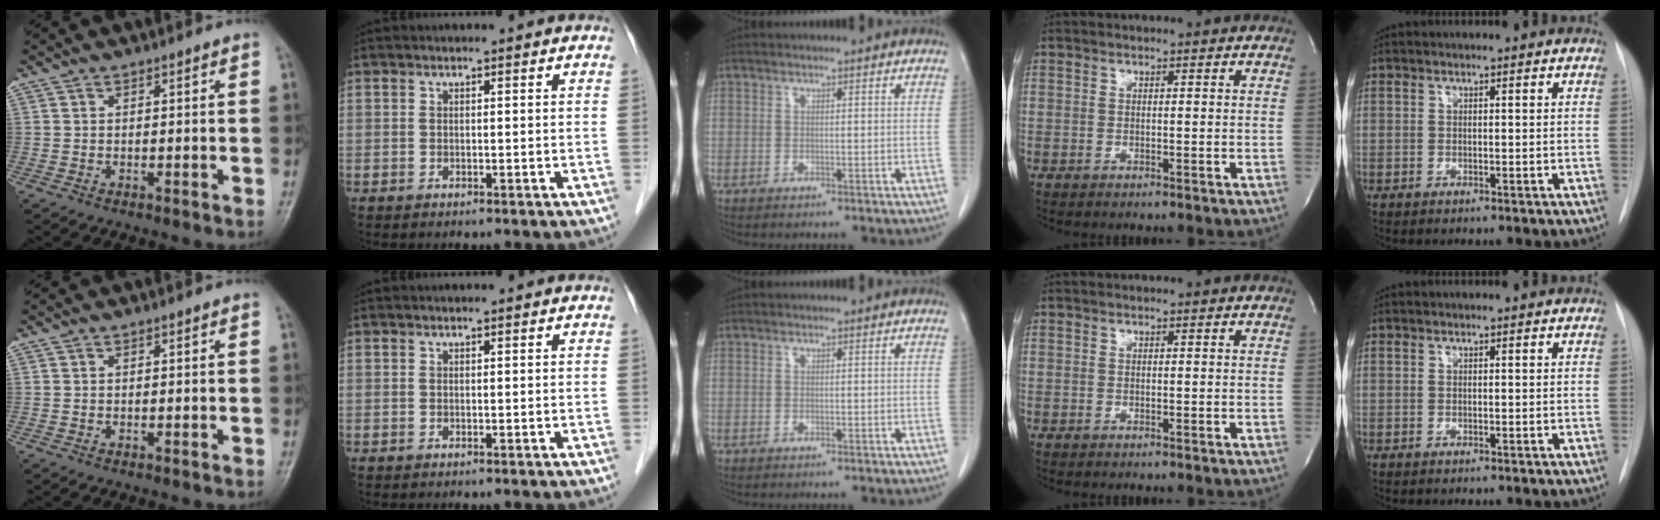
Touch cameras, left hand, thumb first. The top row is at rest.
{}